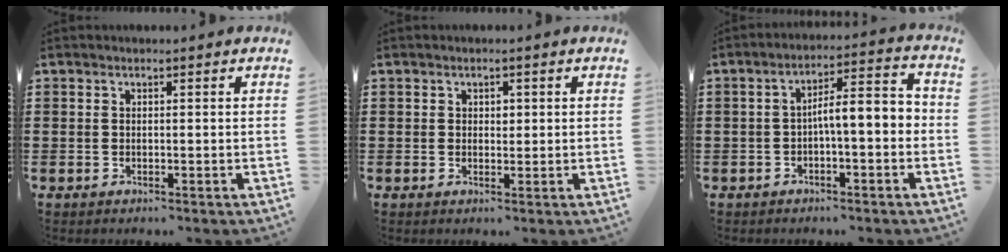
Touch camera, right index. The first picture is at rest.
{"total": 0.9, "force": [0.3, 0.7, 0.5], "torque": [-0.002, 0.001, 0.004]}
{"total": 5.3, "force": [-1.3, 1.5, 5.0], "torque": [-0.093, 0.008, -0.029]}